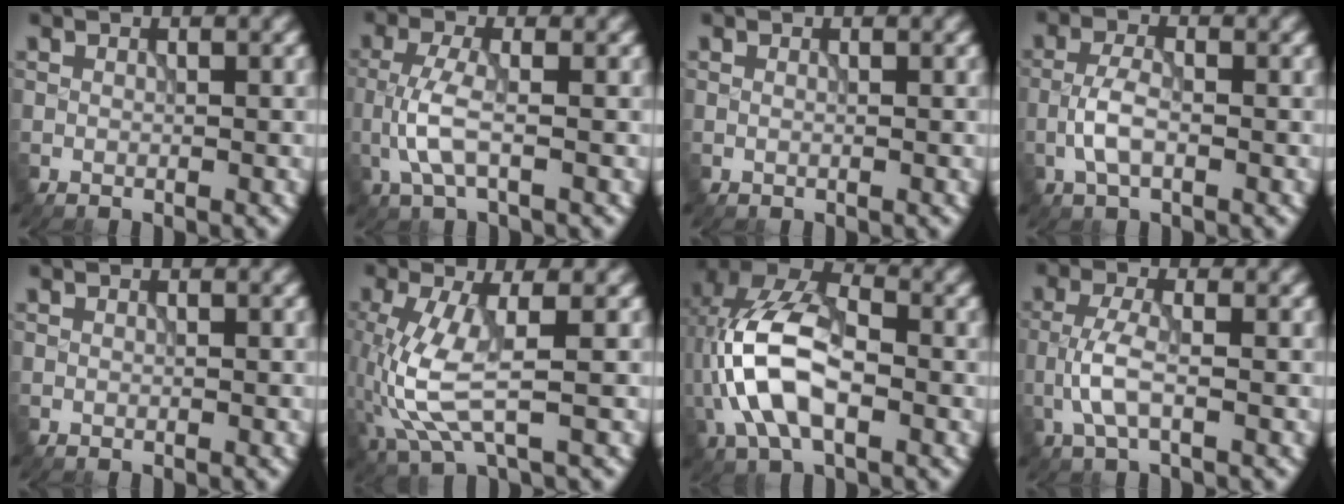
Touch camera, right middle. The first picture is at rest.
{"total": 3.4, "force": [-0.8, 1.0, 3.1], "torque": [-0.076, 0.001, -0.022]}
{"total": 0.0}
{"total": 2.8, "force": [-1.1, 1.1, 2.4], "torque": [-0.051, 0.004, -0.028]}
{"total": 0.0}
{"total": 5.6, "force": [-0.8, 1.7, 5.3], "torque": [-0.139, -0.006, -0.012]}
{"total": 10.1, "force": [-1.4, 5.5, 8.3], "torque": [-0.181, 0.016, -0.036]}
{"total": 3.1, "force": [-0.9, 1.0, 2.8], "torque": [-0.066, 0.005, -0.026]}